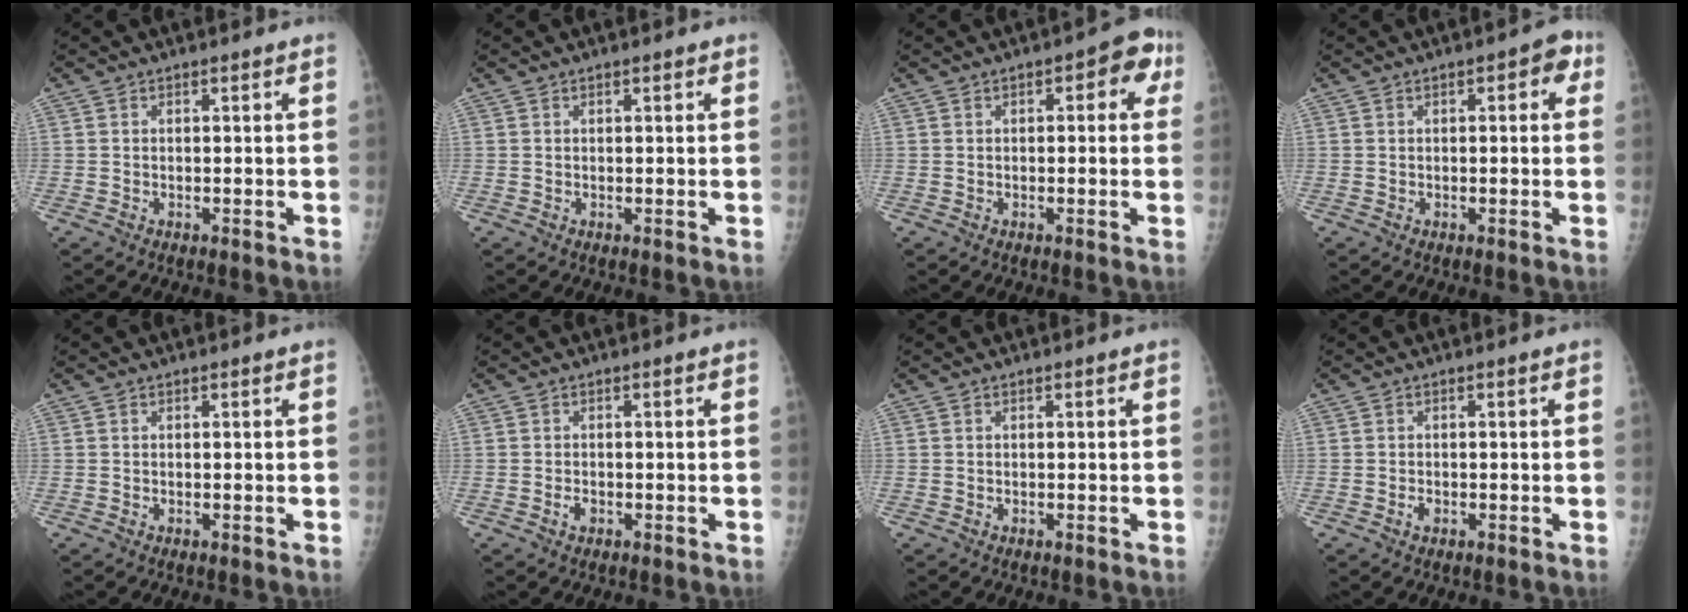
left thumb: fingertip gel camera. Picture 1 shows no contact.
{"total": 0.8, "force": [0.4, 0.2, 0.7], "torque": [-0.011, 0.001, 0.005]}
{"total": 6.0, "force": [1.7, 2.8, 5.0], "torque": [-0.029, 0.013, 0.010]}
{"total": 4.0, "force": [1.2, 1.8, 3.3], "torque": [-0.023, 0.007, 0.007]}
{"total": 0.0}
{"total": 1.2, "force": [-0.6, 0.7, 0.8], "torque": [-0.014, 0.004, -0.009]}
{"total": 0.0}
{"total": 1.1, "force": [-0.5, 0.6, 0.7], "torque": [-0.013, 0.004, -0.008]}